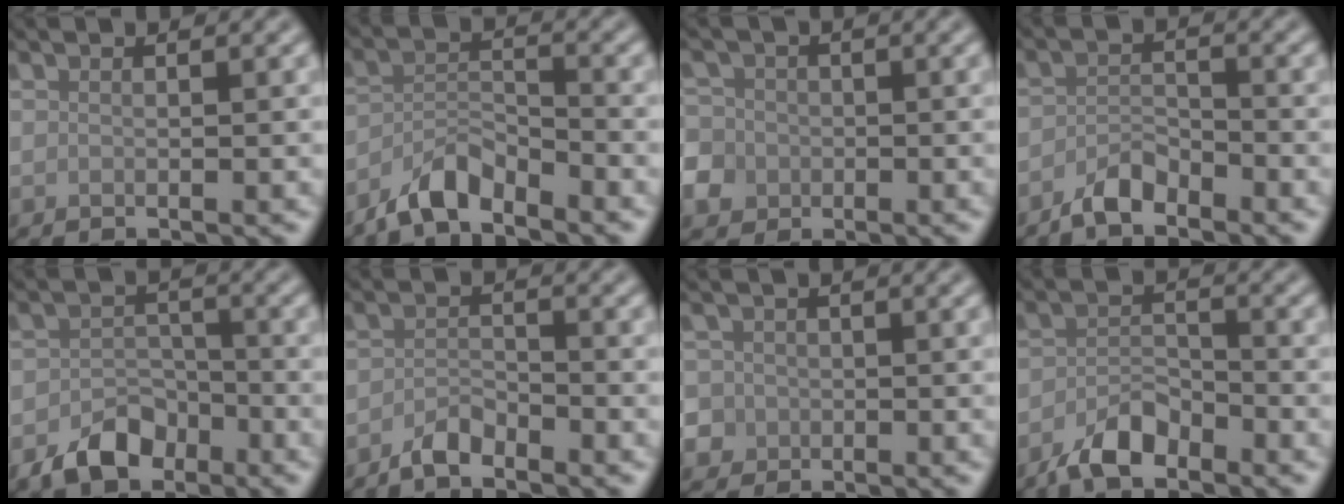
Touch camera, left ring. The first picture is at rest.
{"total": 3.7, "force": [-3.2, 0.9, 1.6], "torque": [-0.031, 0.006, -0.070]}
{"total": 6.6, "force": [-2.8, 5.6, 2.1], "torque": [-0.049, -0.007, -0.073]}
{"total": 2.4, "force": [-2.1, 0.8, 1.1], "torque": [-0.021, 0.007, -0.044]}
{"total": 4.2, "force": [-2.7, 2.6, 1.8], "torque": [-0.022, -0.002, -0.050]}
{"total": 2.1, "force": [-1.8, 0.6, 0.9], "torque": [-0.017, 0.007, -0.038]}
{"total": 5.3, "force": [-1.0, 5.1, 1.2], "torque": [-0.019, 0.011, -0.047]}
{"total": 3.5, "force": [-2.7, 1.3, 1.8], "torque": [-0.033, 0.004, -0.059]}